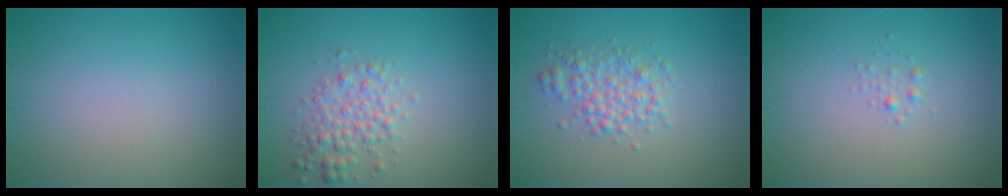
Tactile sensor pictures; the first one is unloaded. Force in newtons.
{"total": 2.8, "press": 2.8, "slide": 0.0}
{"total": 2.8, "press": 2.8, "slide": 0.0}
{"total": 0.6, "press": 0.6, "slide": 0.0}